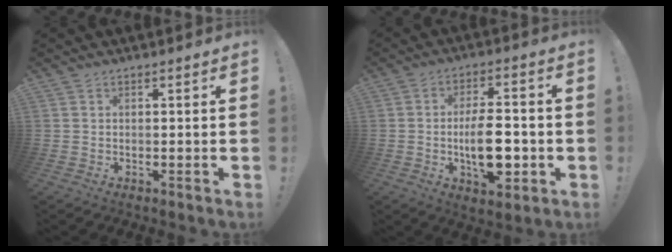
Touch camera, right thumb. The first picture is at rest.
{"total": 13.2, "force": [-2.2, 6.1, 11.4], "torque": [-0.193, 0.001, -0.041]}